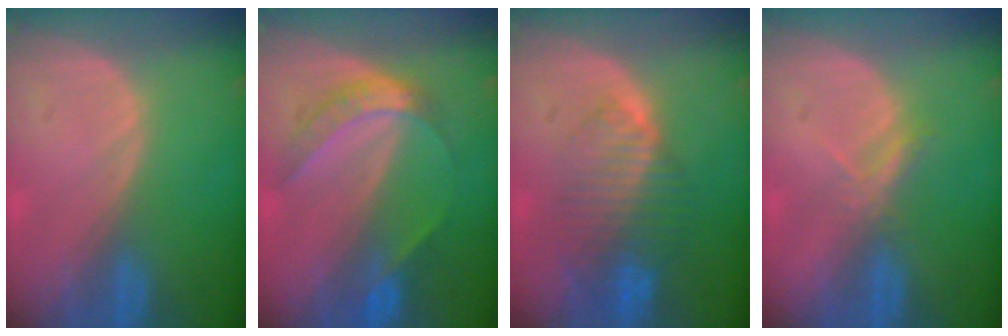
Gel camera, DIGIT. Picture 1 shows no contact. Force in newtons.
{"total": 6.2, "press": 5.3, "slide": 3.2}
{"total": 8.4, "press": 7.1, "slide": 4.4}
{"total": 2.3, "press": 2.1, "slide": 0.9}